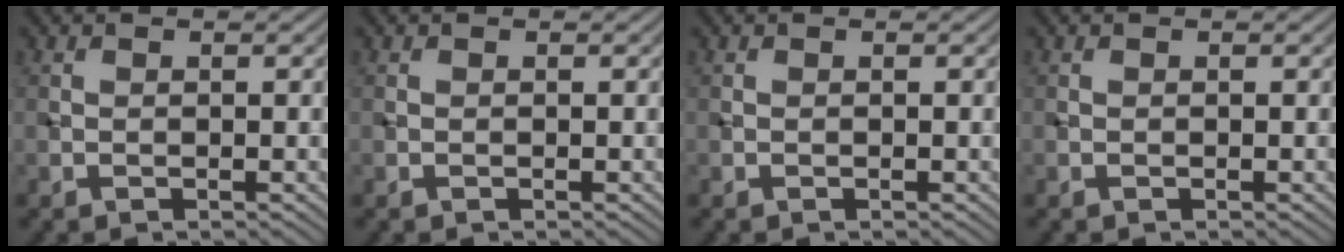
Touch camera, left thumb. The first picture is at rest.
{"total": 0.0}
{"total": 0.0}
{"total": 0.0}